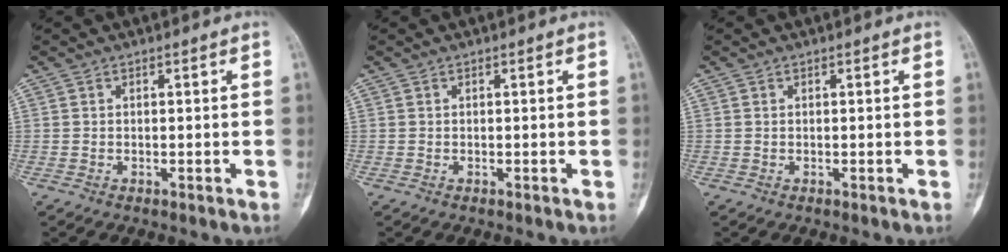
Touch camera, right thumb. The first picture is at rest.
{"total": 0.0}
{"total": 0.0}